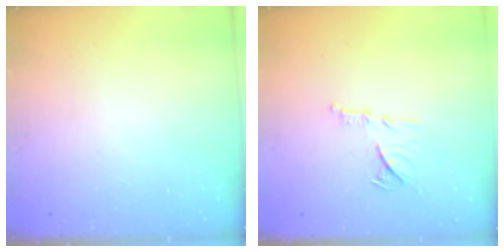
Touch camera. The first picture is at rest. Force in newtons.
{"total": 11.8, "press": 11.8, "slide": 0.7}